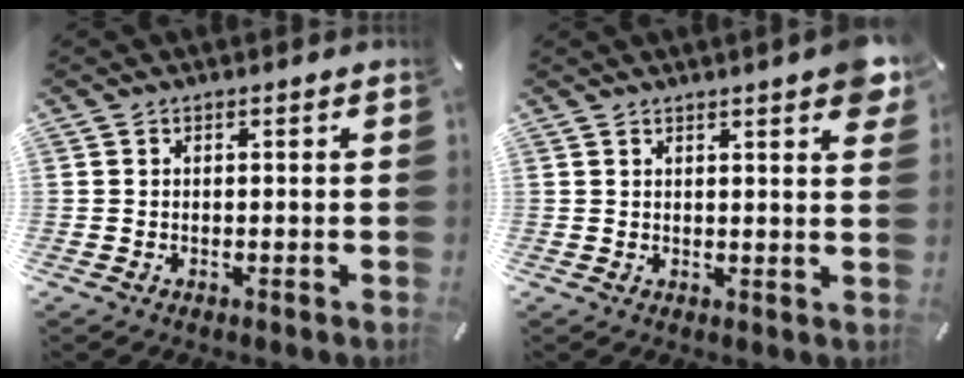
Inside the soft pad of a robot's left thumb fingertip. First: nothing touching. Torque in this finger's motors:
{"motor_torque": [2.50, 2.51, 1.41, -1.36, 0.29]}